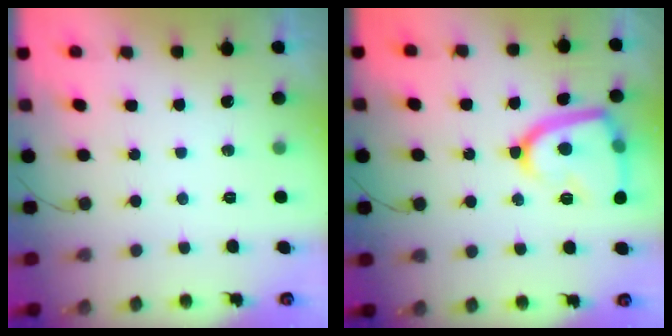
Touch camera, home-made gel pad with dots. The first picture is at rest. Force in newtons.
{"total": 16.5, "press": 16.4, "slide": 1.6}